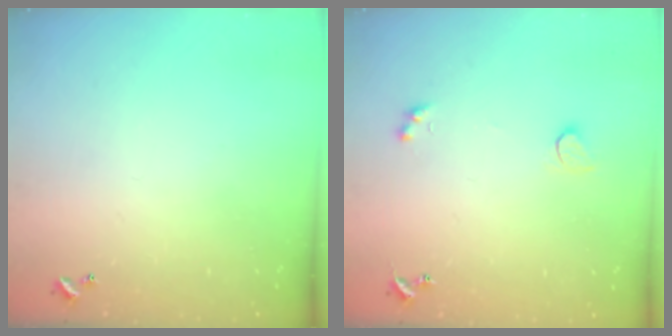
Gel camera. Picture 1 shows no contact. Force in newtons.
{"total": 2.6, "press": 2.3, "slide": 1.2}